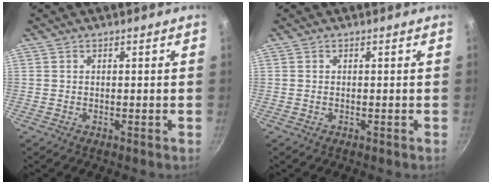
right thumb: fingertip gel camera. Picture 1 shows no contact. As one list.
[{"total": 0.0}]